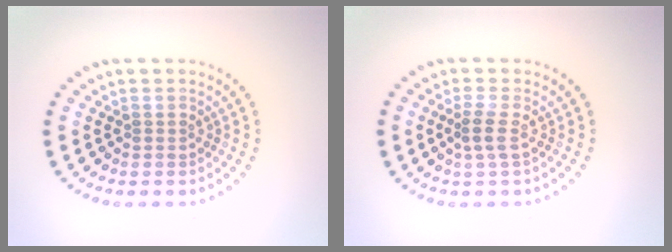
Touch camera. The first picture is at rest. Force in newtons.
{"total": 1.7, "press": 1.2, "slide": 1.2}